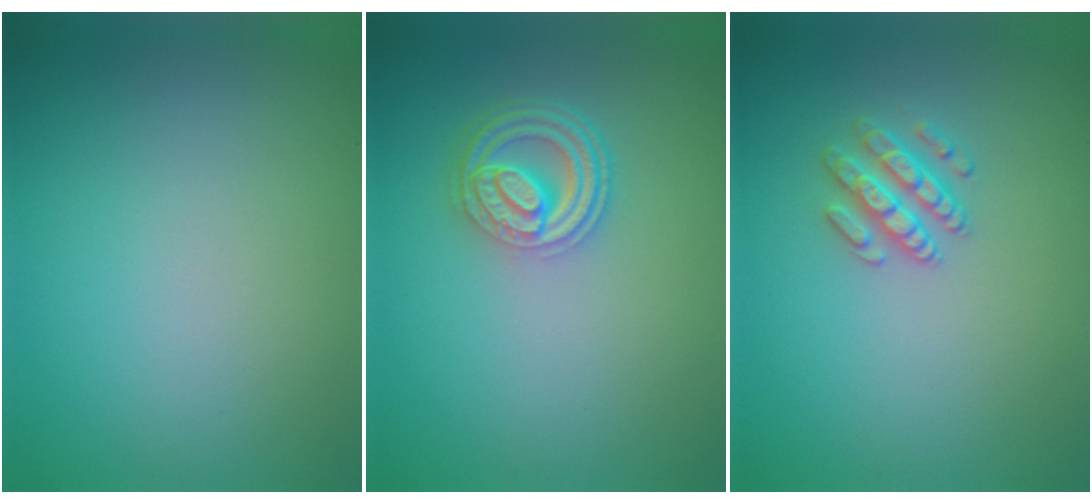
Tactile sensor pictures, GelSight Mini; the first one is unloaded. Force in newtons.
{"total": 4.7, "press": 3.5, "slide": 3.1}
{"total": 2.5, "press": 2.4, "slide": 0.5}